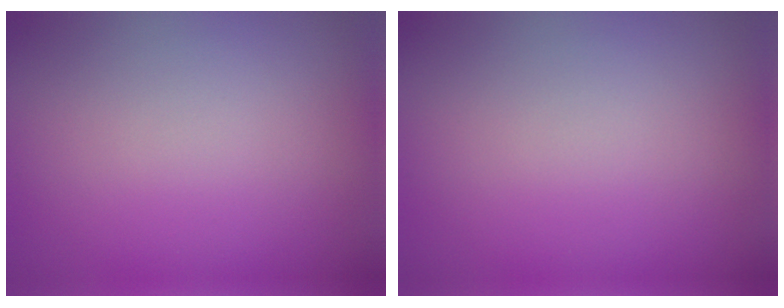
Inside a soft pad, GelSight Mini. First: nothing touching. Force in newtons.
{"total": 0.0}